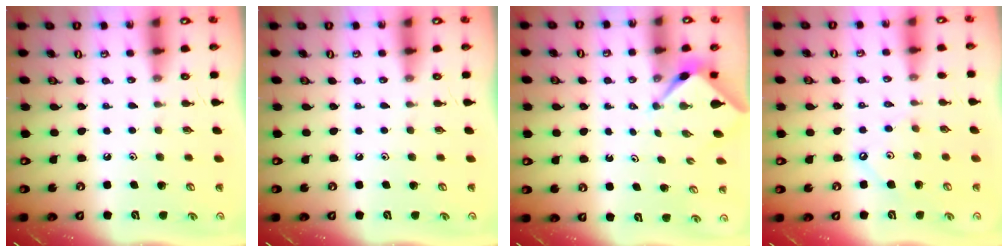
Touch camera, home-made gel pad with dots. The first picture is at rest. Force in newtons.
{"total": 0.0}
{"total": 2.3, "press": 2.3, "slide": 0.3}
{"total": 2.8, "press": 2.8, "slide": 0.5}